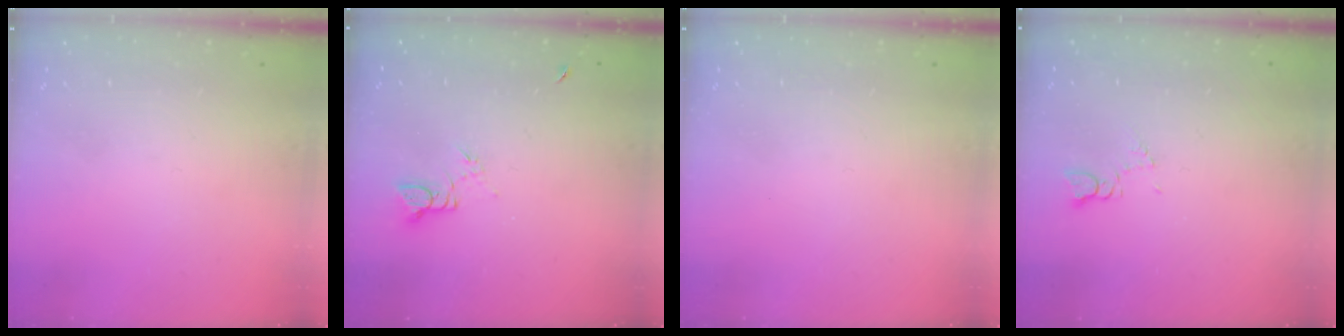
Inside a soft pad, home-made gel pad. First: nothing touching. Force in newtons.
{"total": 3.3, "press": 3.3, "slide": 0.2}
{"total": 0.0}
{"total": 2.6, "press": 2.6, "slide": 0.4}